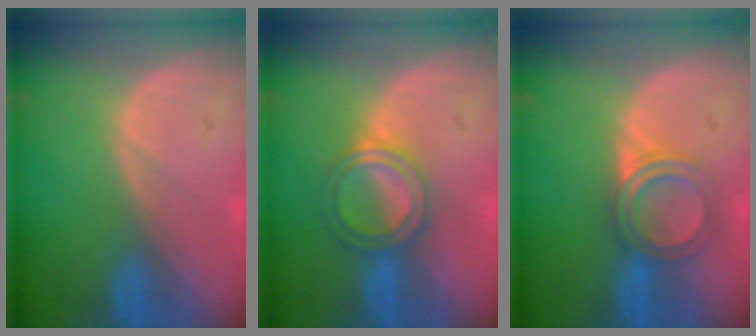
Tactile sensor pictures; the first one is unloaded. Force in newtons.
{"total": 4.9, "press": 4.9, "slide": 0.3}
{"total": 4.8, "press": 4.6, "slide": 1.4}